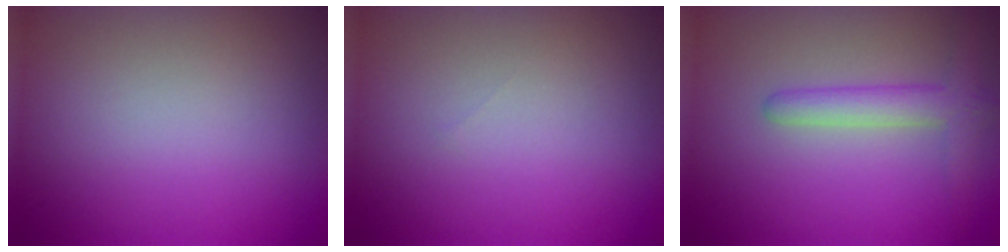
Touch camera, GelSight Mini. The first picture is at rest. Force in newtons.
{"total": 0.0}
{"total": 3.4, "press": 3.4, "slide": 0.2}